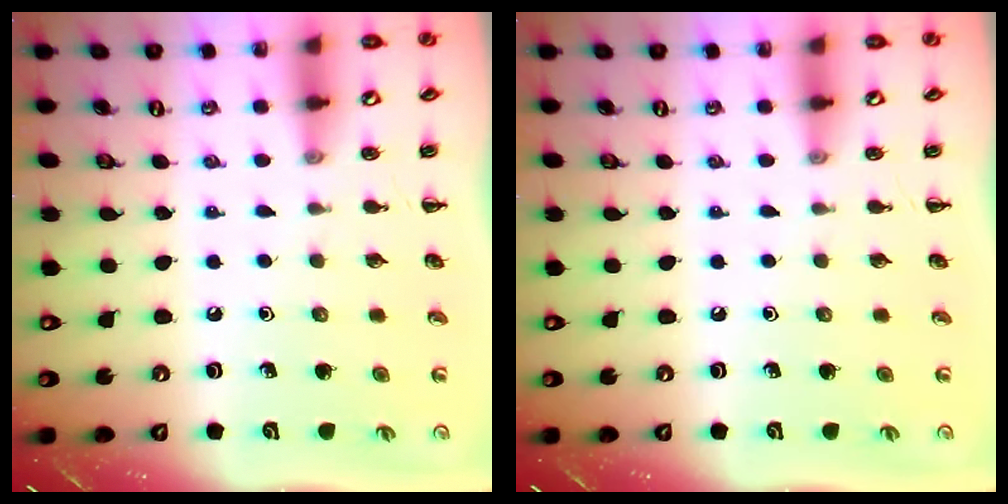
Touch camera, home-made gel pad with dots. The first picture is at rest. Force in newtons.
{"total": 0.0}